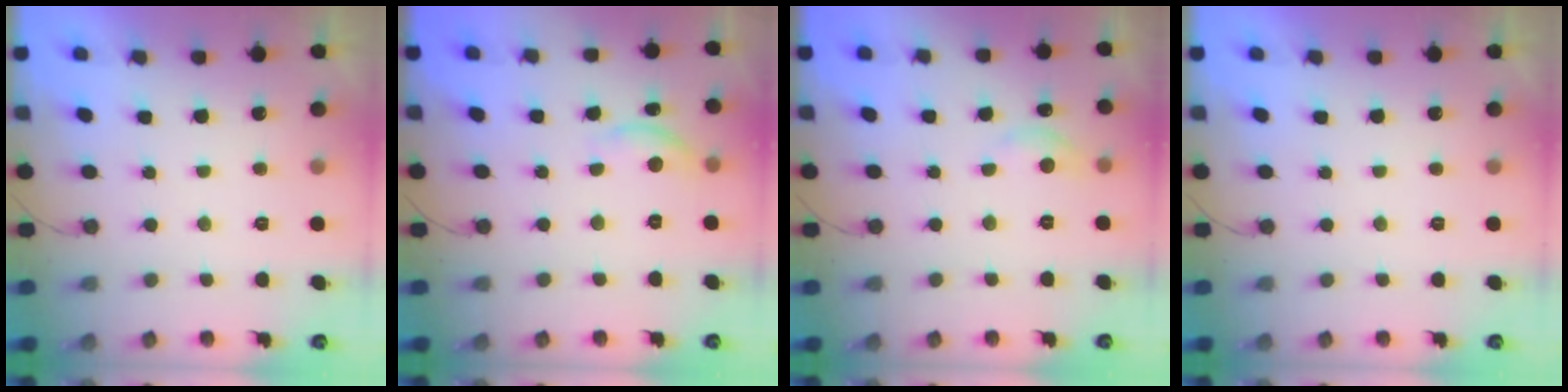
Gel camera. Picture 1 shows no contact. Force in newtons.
{"total": 7.0, "press": 7.0, "slide": 0.6}
{"total": 7.7, "press": 7.6, "slide": 1.0}
{"total": 0.0}